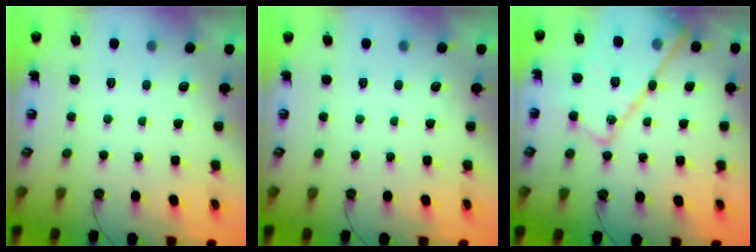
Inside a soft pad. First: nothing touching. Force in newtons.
{"total": 0.0}
{"total": 21.3, "press": 21.2, "slide": 1.9}